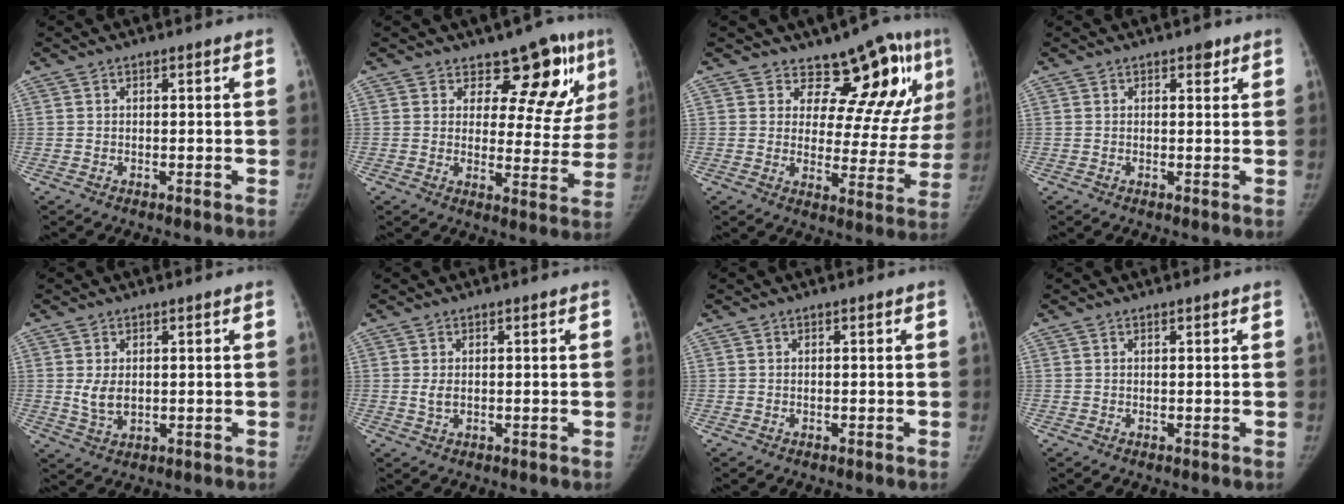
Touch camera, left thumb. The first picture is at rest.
{"total": 12.6, "force": [7.8, 6.9, 7.1], "torque": [-0.029, -0.044, 0.097]}
{"total": 15.3, "force": [9.3, 7.4, 9.6], "torque": [-0.064, -0.062, 0.119]}
{"total": 1.7, "force": [1.1, 0.9, 0.9], "torque": [-0.001, -0.004, 0.012]}
{"total": 4.4, "force": [0.6, 2.7, 3.3], "torque": [-0.058, -0.010, 0.019]}
{"total": 1.9, "force": [0.3, 1.1, 1.6], "torque": [-0.032, -0.002, 0.008]}
{"total": 0.0}
{"total": 0.6, "force": [0.4, 0.1, 0.4], "torque": [-0.007, -0.001, 0.007]}